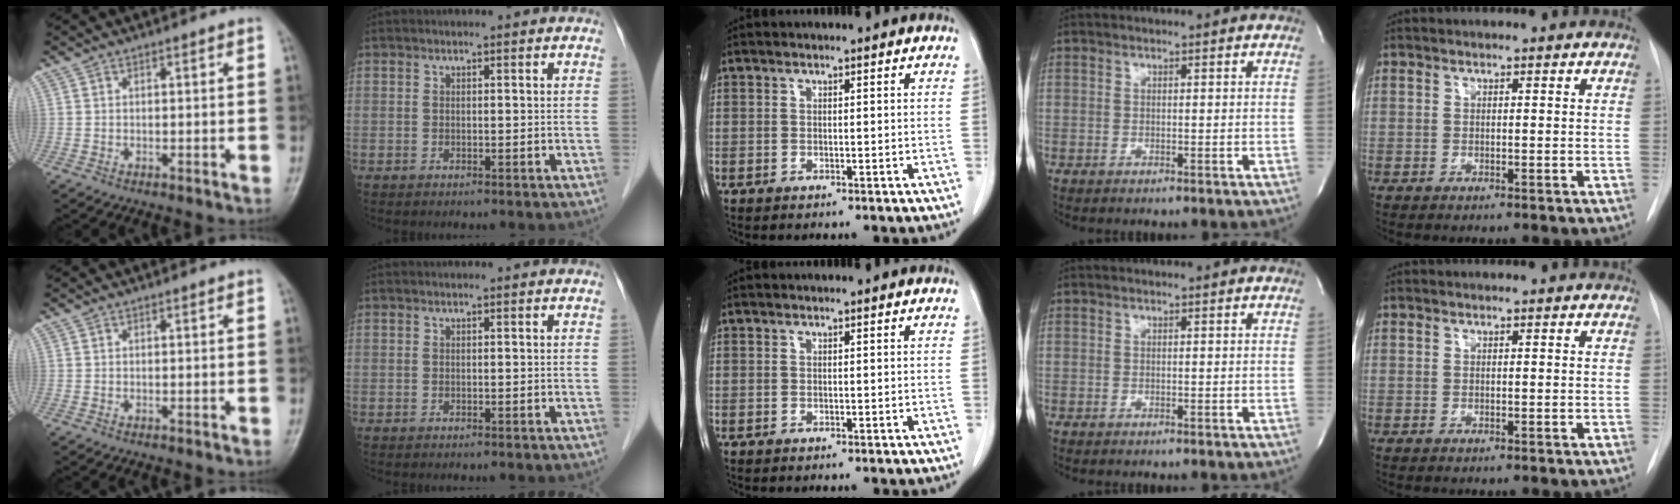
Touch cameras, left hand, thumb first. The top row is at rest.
{}